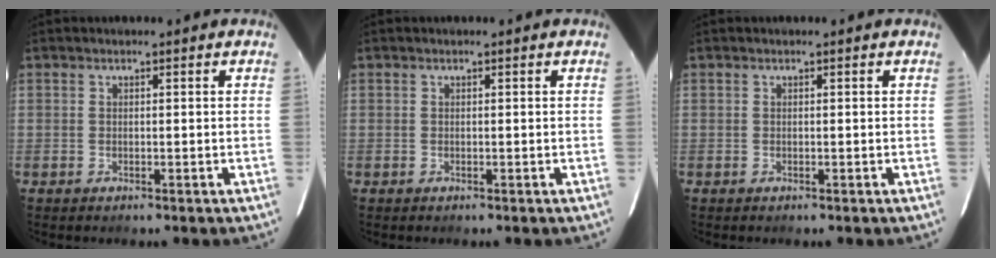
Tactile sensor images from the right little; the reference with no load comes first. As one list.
[{"total": 0.0}, {"total": 0.0}]